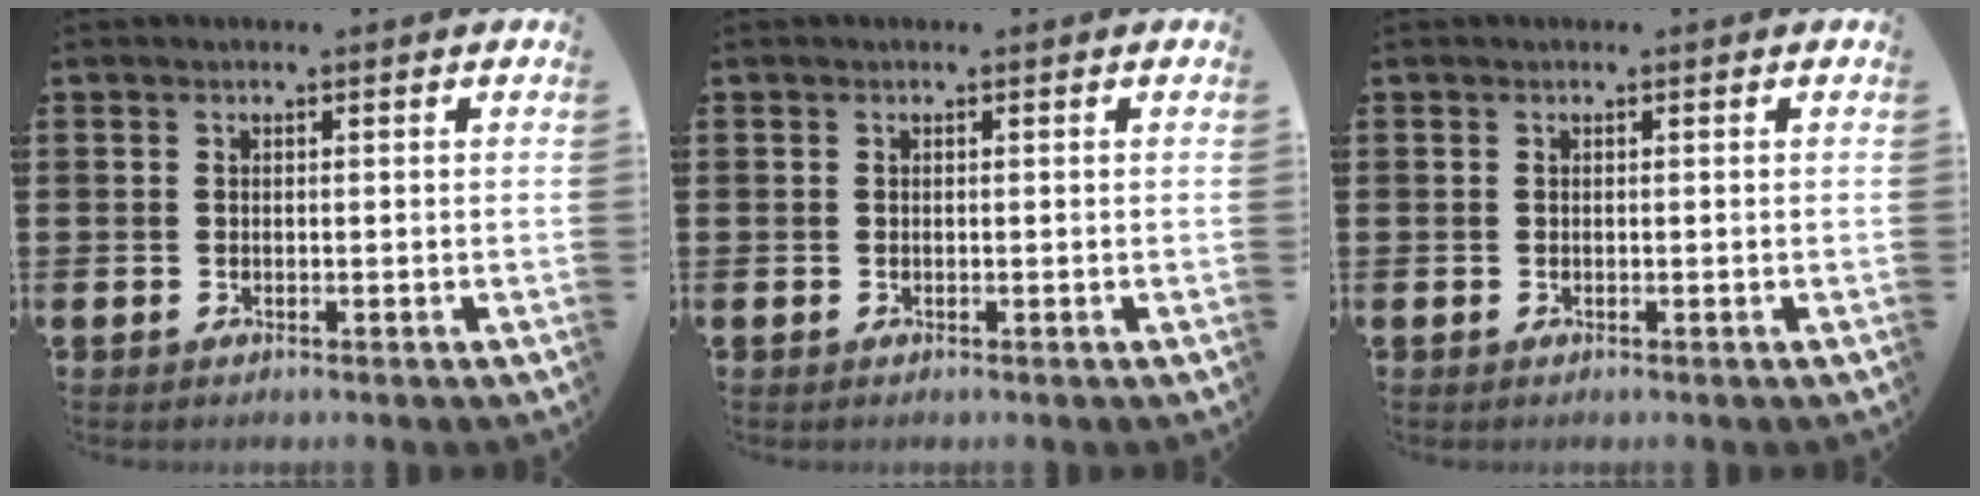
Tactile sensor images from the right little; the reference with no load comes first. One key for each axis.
{"total": 0.0}
{"total": 0.0}